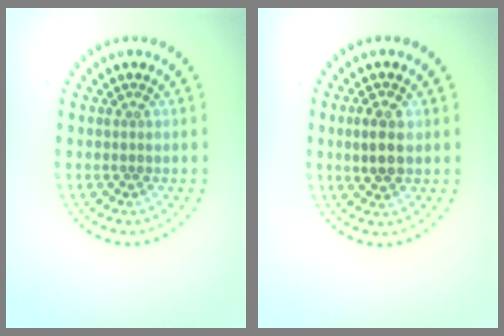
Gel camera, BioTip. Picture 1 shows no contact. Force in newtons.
{"total": 2.8, "press": 2.7, "slide": 0.3}